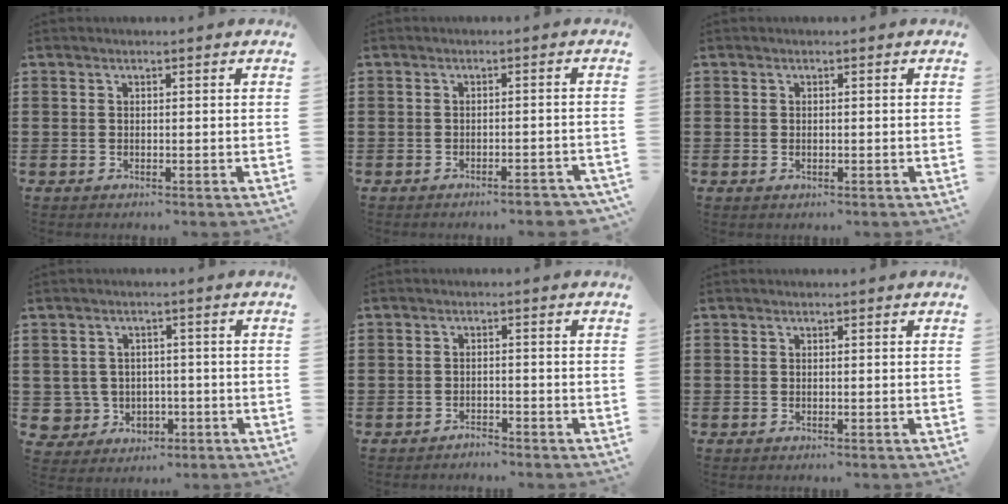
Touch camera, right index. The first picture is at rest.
{"total": 2.0, "force": [-1.8, 0.2, 0.9], "torque": [-0.017, 0.001, -0.034]}
{"total": 0.0}
{"total": 4.2, "force": [-0.7, 4.1, 0.5], "torque": [-0.034, 0.005, -0.015]}
{"total": 1.5, "force": [-1.5, 0.2, 0.0], "torque": [-0.006, 0.003, -0.033]}
{"total": 0.0}